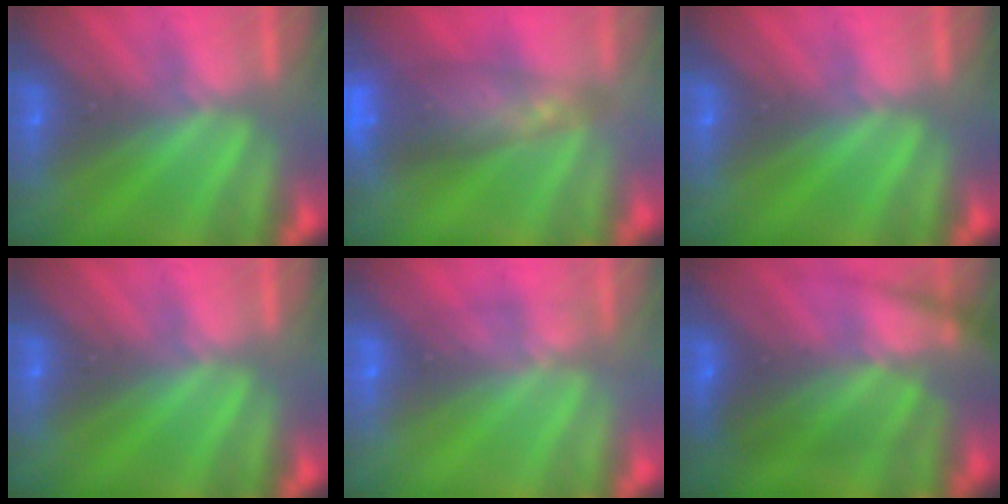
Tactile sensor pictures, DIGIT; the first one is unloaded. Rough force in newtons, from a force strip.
{"total": 6.9}
{"total": 0.0}
{"total": 0.0}
{"total": 1.7}
{"total": 7.1}